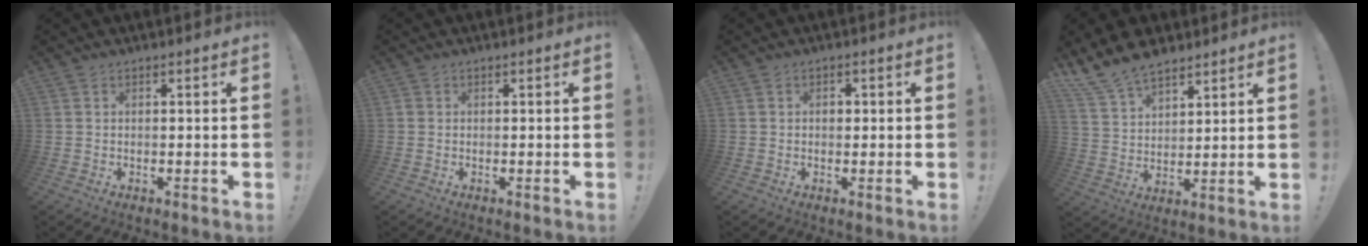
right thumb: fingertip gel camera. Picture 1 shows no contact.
{"total": 0.6, "force": [0.0, 0.6, 0.1], "torque": [-0.001, 0.001, 0.001]}
{"total": 1.5, "force": [-0.2, 1.2, 0.9], "torque": [-0.011, 0.002, -0.007]}
{"total": 11.7, "force": [9.5, 5.5, 3.9], "torque": [-0.091, -0.060, 0.186]}